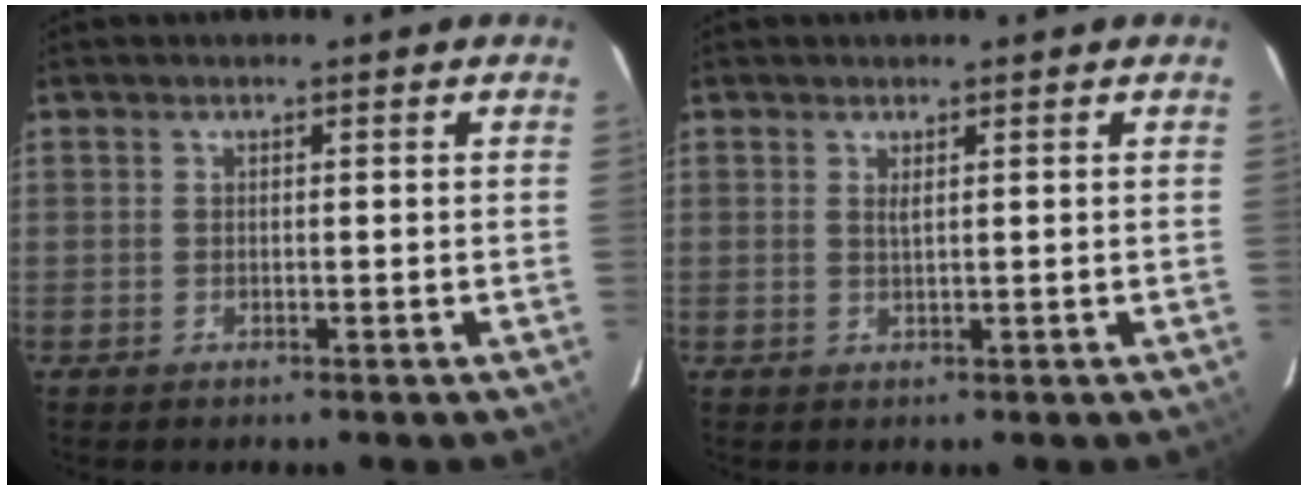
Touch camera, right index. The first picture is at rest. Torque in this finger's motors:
{"motor_torque": [-0.11, 0.12, -0.01, 0.02]}